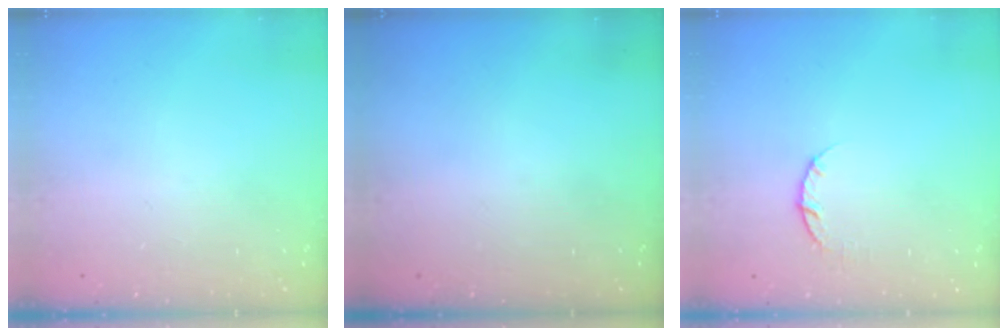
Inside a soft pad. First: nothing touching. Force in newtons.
{"total": 0.0}
{"total": 3.7, "press": 3.7, "slide": 0.6}